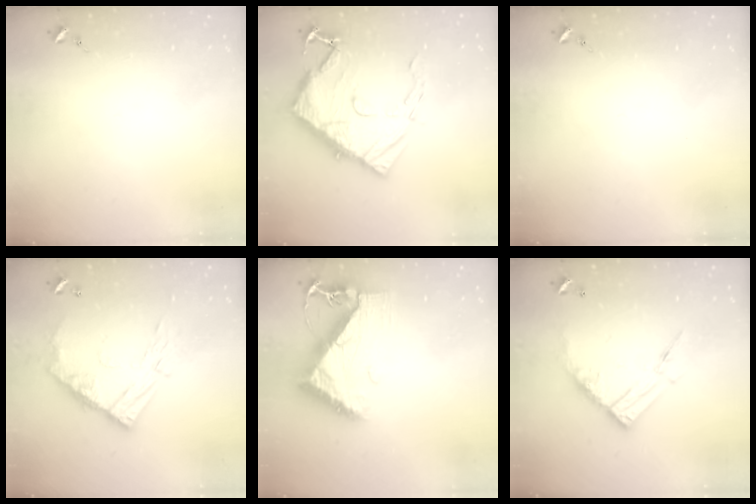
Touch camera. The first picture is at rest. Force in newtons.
{"total": 22.1, "press": 22.0, "slide": 2.0}
{"total": 0.0}
{"total": 14.5, "press": 14.5, "slide": 1.1}
{"total": 9.5, "press": 9.4, "slide": 1.0}
{"total": 14.1, "press": 14.0, "slide": 1.4}